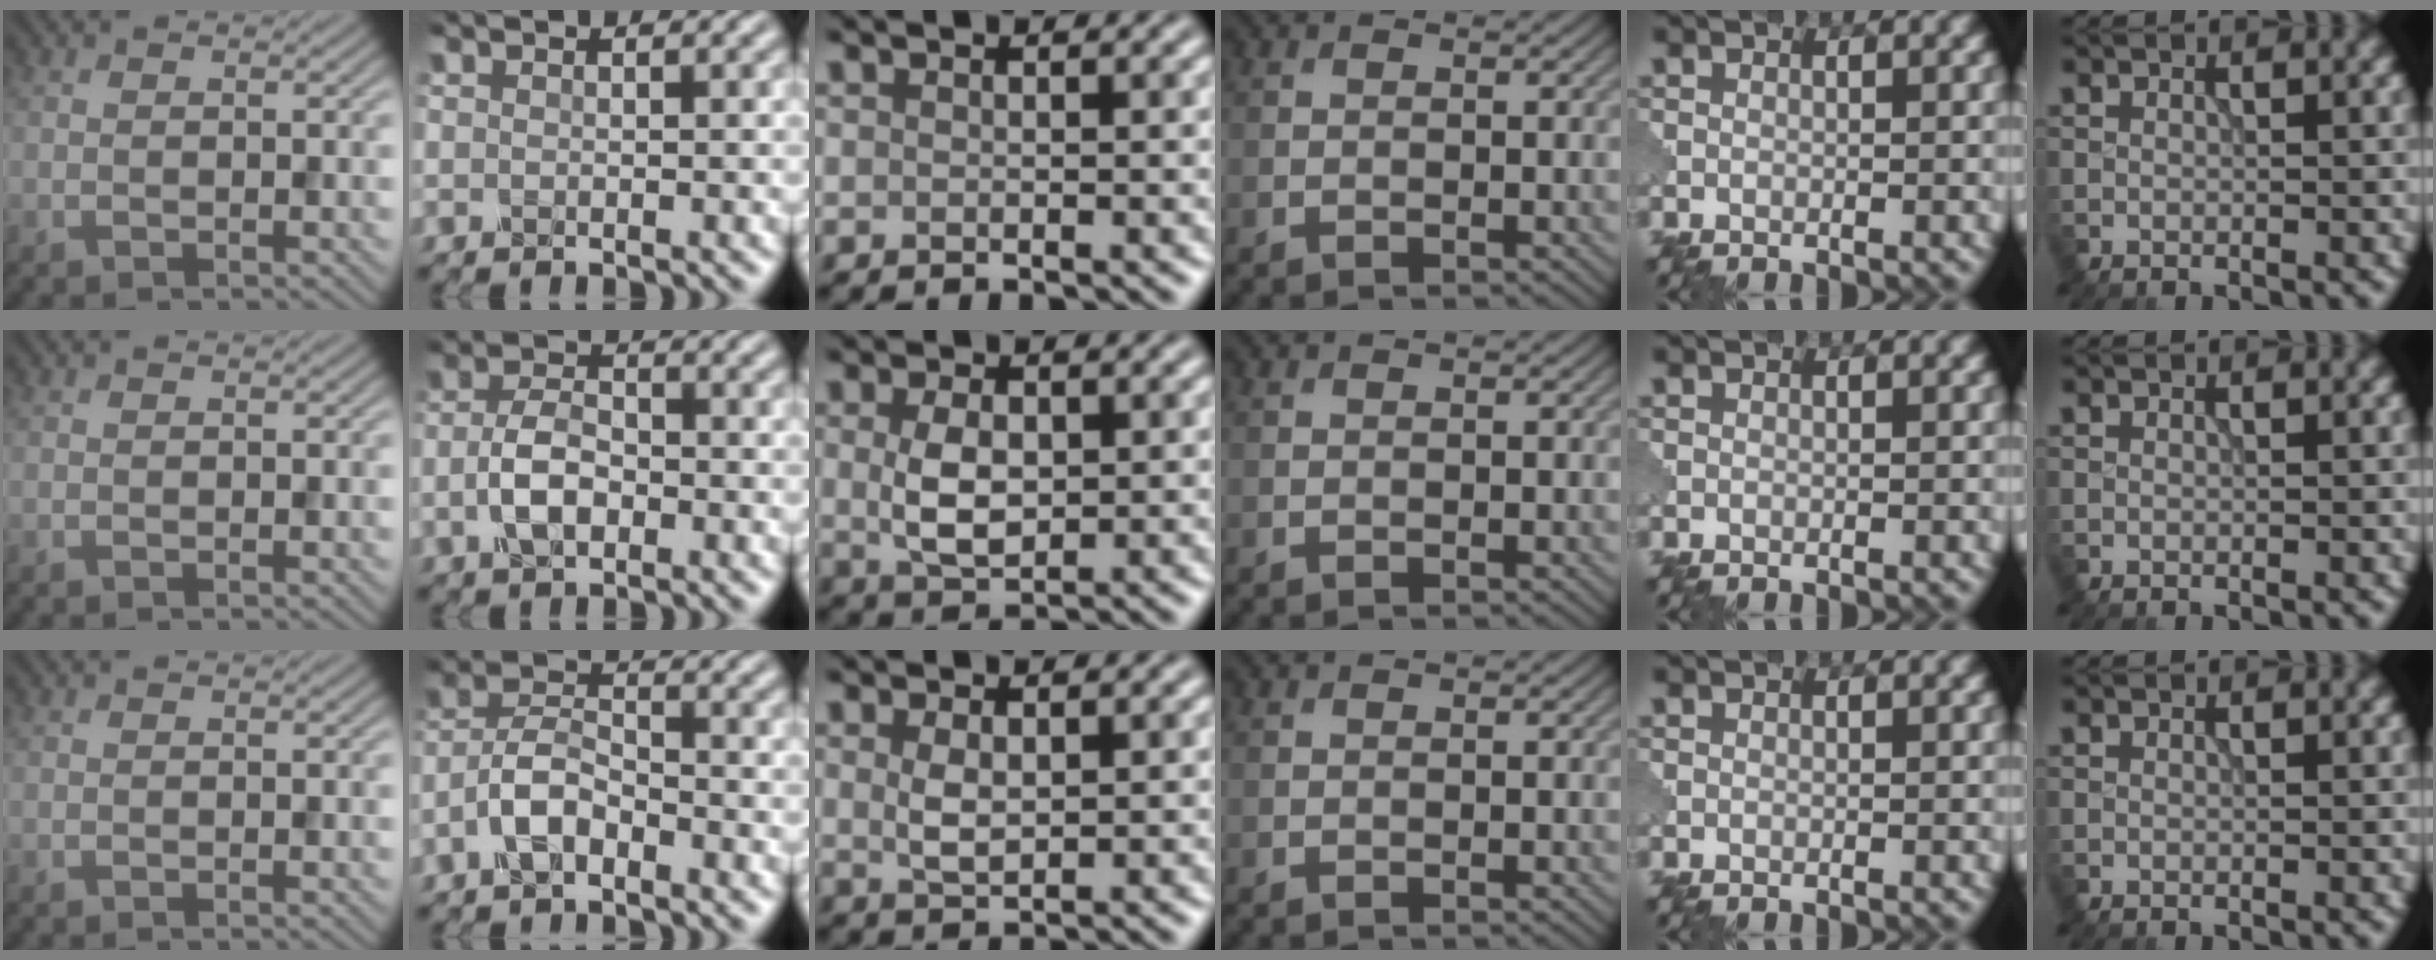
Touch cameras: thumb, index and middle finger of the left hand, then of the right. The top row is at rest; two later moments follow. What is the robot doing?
{"motion": "close", "object": "eyeshadow palette"}